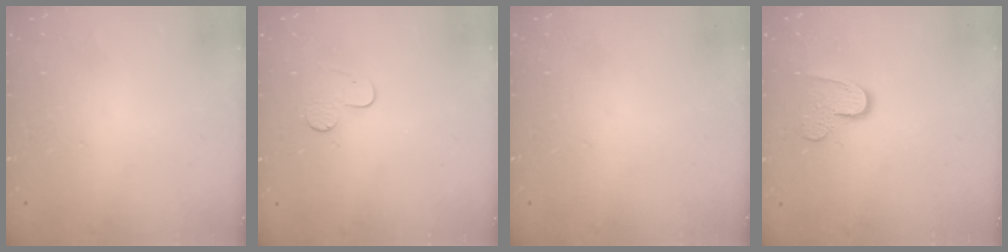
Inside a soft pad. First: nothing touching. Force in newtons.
{"total": 4.9, "press": 4.8, "slide": 0.5}
{"total": 0.0}
{"total": 8.0, "press": 8.0, "slide": 0.6}